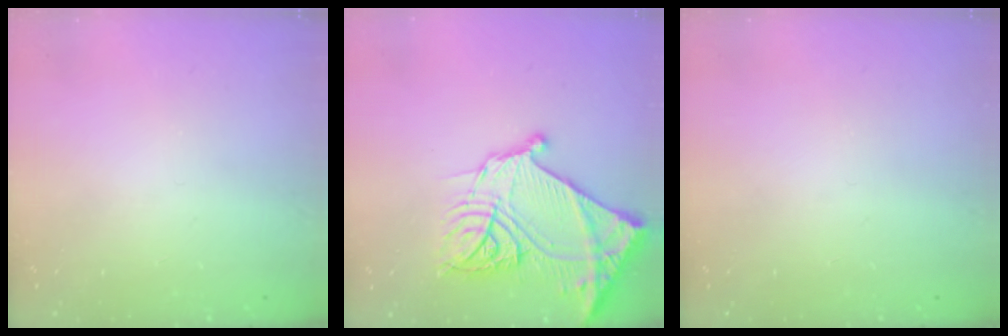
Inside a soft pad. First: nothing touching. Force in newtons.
{"total": 25.3, "press": 25.1, "slide": 2.8}
{"total": 0.0}